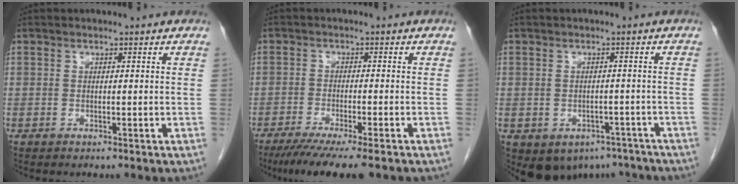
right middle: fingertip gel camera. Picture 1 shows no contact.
{"total": 9.7, "force": [-7.5, 0.3, 6.1], "torque": [-0.084, -0.021, -0.116]}
{"total": 8.8, "force": [-5.5, 6.4, 2.5], "torque": [-0.035, 0.013, -0.064]}